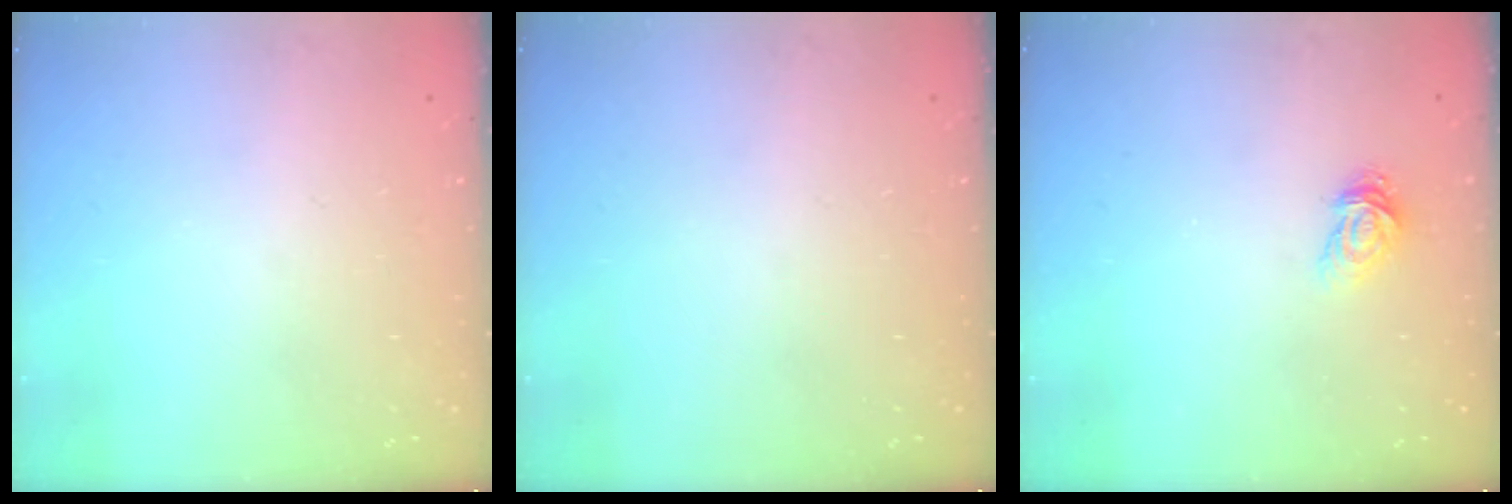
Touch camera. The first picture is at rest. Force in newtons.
{"total": 0.0}
{"total": 3.2, "press": 3.2, "slide": 0.2}